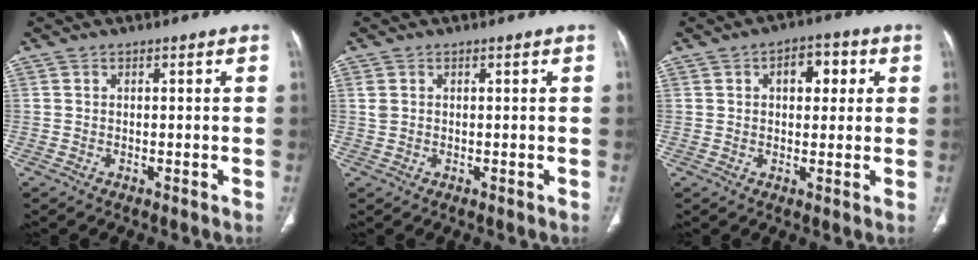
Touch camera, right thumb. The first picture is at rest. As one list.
[{"total": 1.0, "force": [0.4, 0.7, 0.6], "torque": [-0.013, 0.004, 0.012]}, {"total": 6.8, "force": [2.1, 4.0, 5.1], "torque": [-0.045, 0.006, 0.025]}]